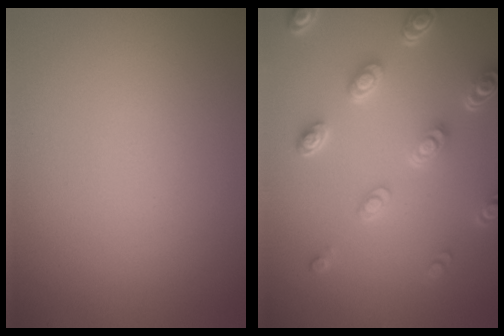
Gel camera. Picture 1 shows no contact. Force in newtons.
{"total": 4.9, "press": 3.7, "slide": 3.2}